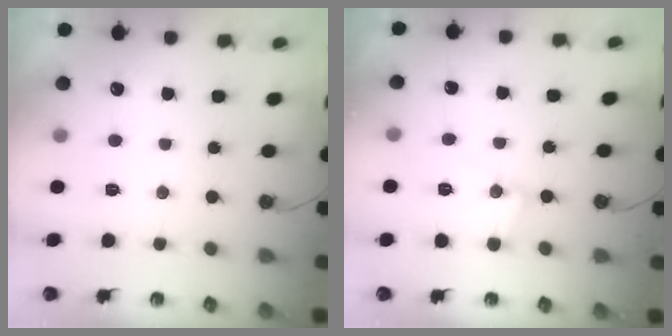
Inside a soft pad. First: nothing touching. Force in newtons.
{"total": 8.0, "press": 8.0, "slide": 0.6}